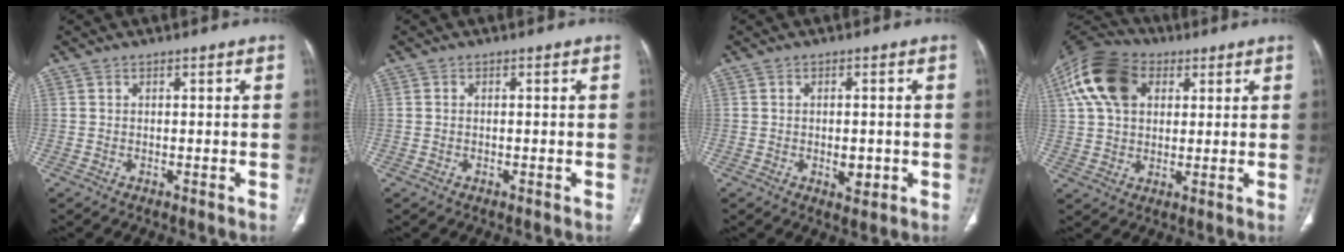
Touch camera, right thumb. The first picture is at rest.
{"total": 0.0}
{"total": 3.7, "force": [-0.8, 1.9, 3.1], "torque": [-0.037, -0.002, -0.007]}
{"total": 15.6, "force": [5.1, 10.7, 10.1], "torque": [-0.193, 0.011, 0.086]}